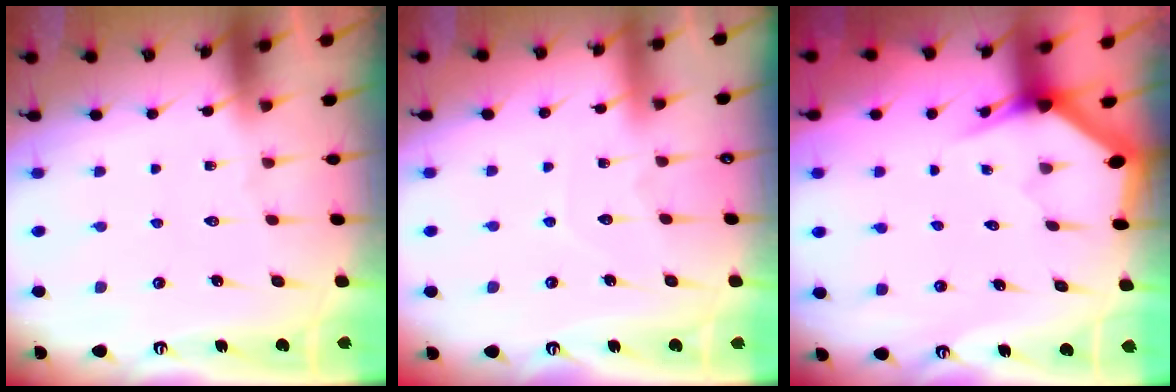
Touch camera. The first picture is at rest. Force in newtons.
{"total": 4.1, "press": 4.1, "slide": 0.4}
{"total": 2.9, "press": 2.9, "slide": 0.0}